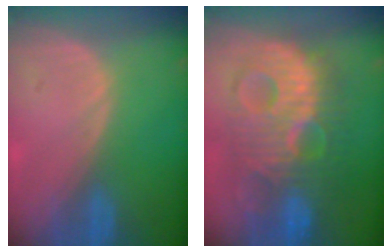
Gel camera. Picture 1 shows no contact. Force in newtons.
{"total": 12.1, "press": 12.1, "slide": 0.8}